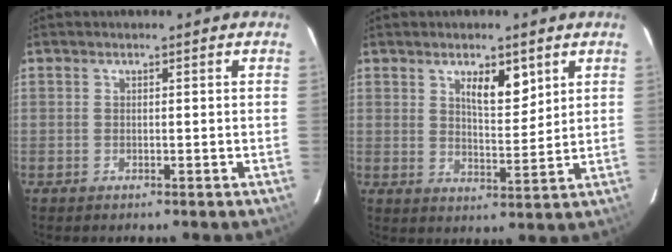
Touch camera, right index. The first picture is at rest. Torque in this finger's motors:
{"motor_torque": [0.36, 0.34, 0.22, 0.06]}